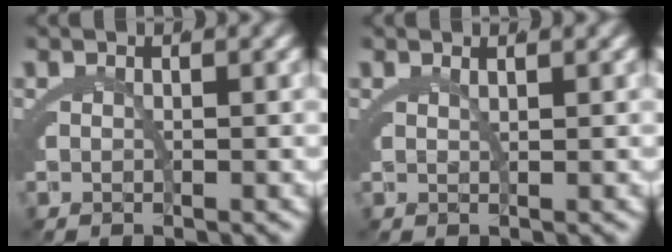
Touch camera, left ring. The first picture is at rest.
{"total": 1.4, "force": [0.9, -1.1, 0.2], "torque": [0.002, -0.002, 0.021]}